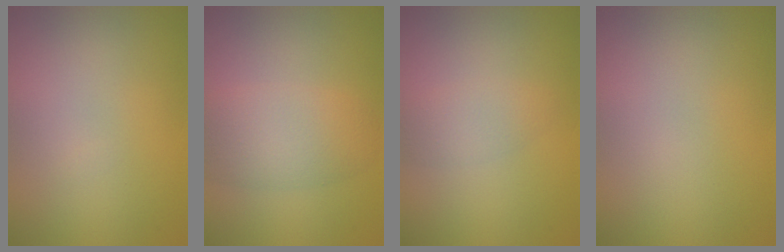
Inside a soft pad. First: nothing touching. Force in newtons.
{"total": 4.2, "press": 4.2, "slide": 0.0}
{"total": 1.8, "press": 1.8, "slide": 0.1}
{"total": 0.0}